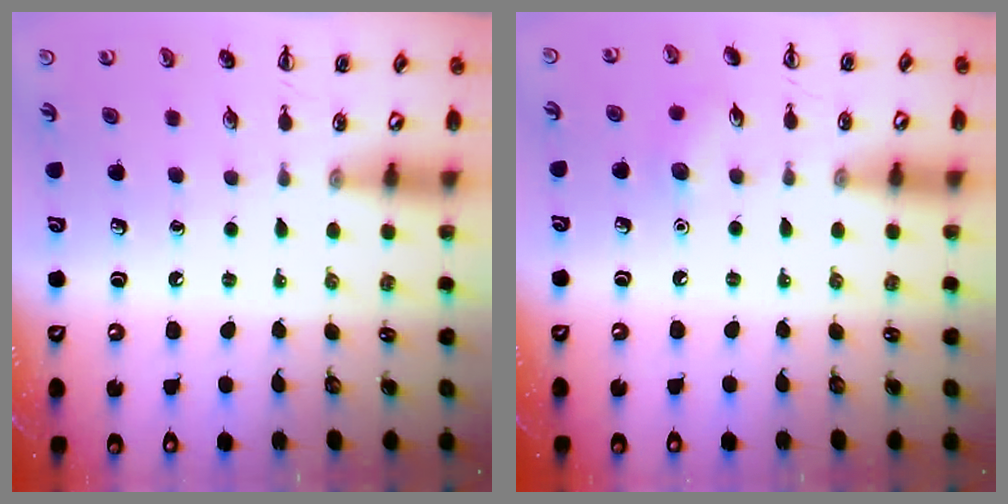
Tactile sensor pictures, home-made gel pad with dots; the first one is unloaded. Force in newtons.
{"total": 5.9, "press": 5.6, "slide": 1.7}